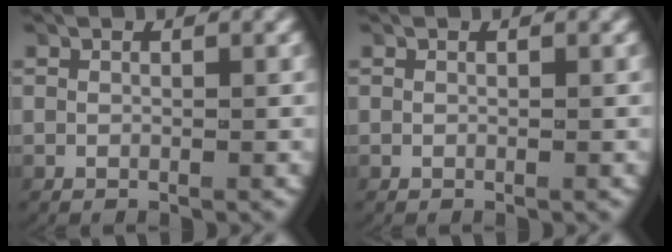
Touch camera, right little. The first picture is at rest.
{"total": 0.0}